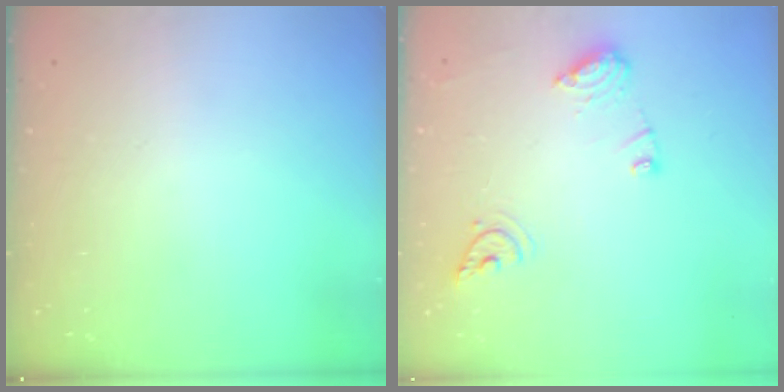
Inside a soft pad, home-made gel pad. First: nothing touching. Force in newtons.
{"total": 10.3, "press": 10.2, "slide": 1.1}